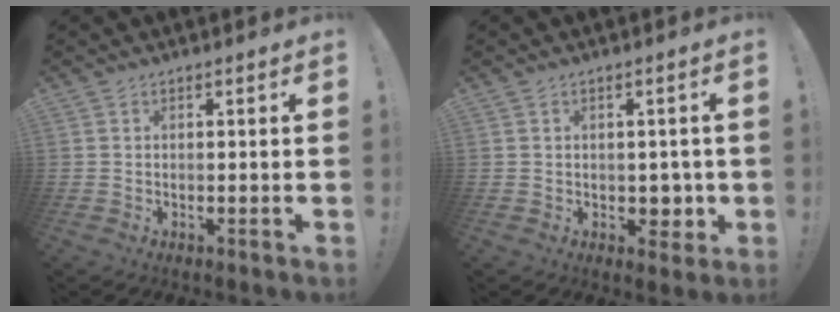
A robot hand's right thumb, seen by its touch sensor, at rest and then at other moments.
{"total": 4.0, "force": [0.0, 3.6, 1.8], "torque": [-0.007, -0.002, 0.002]}